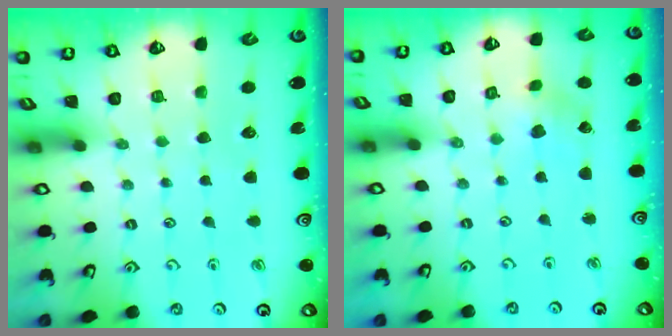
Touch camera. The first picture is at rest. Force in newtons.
{"total": 2.1, "press": 2.1, "slide": 0.3}